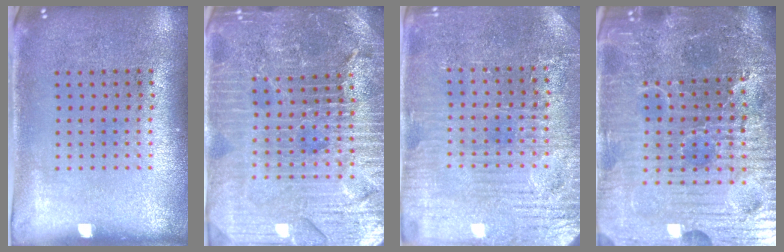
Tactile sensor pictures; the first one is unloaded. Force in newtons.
{"total": 5.4, "press": 4.9, "slide": 2.3}
{"total": 3.6, "press": 3.5, "slide": 0.6}
{"total": 7.2, "press": 6.5, "slide": 3.3}